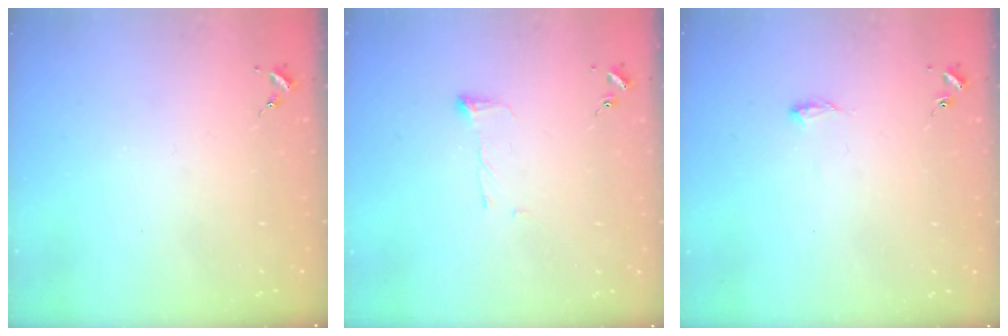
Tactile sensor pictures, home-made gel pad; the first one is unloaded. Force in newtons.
{"total": 5.1, "press": 5.1, "slide": 0.6}
{"total": 4.9, "press": 4.9, "slide": 0.8}